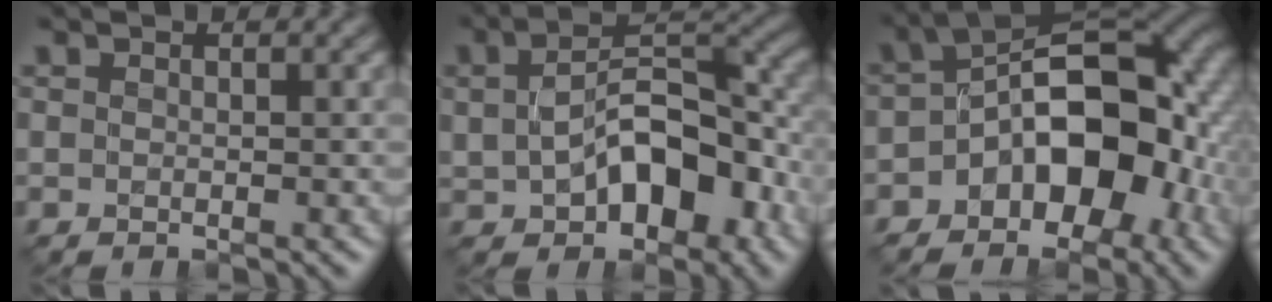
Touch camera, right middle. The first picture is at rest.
{"total": 9.3, "force": [-1.9, 5.4, 7.4], "torque": [-0.126, 0.002, -0.029]}
{"total": 11.1, "force": [-3.0, 6.7, 8.3], "torque": [-0.095, 0.015, -0.062]}